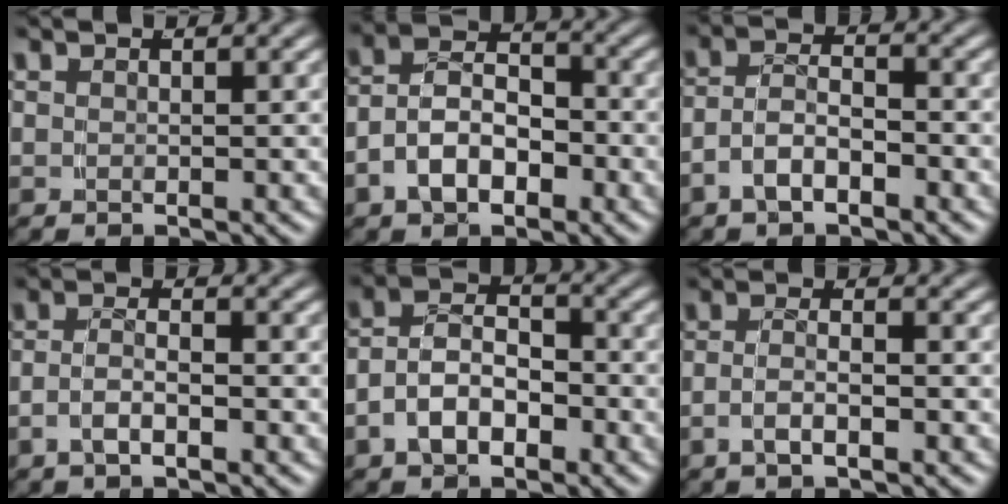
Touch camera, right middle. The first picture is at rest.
{"total": 7.4, "force": [-1.8, 5.8, 4.2], "torque": [-0.079, -0.010, -0.036]}
{"total": 3.9, "force": [-2.0, 2.3, 2.3], "torque": [-0.046, -0.010, -0.033]}
{"total": 2.6, "force": [-1.4, 0.9, 2.0], "torque": [-0.038, -0.007, -0.022]}
{"total": 6.7, "force": [-1.9, 5.2, 3.7], "torque": [-0.072, -0.011, -0.035]}
{"total": 2.4, "force": [-1.4, 0.5, 1.9], "torque": [-0.038, -0.008, -0.020]}